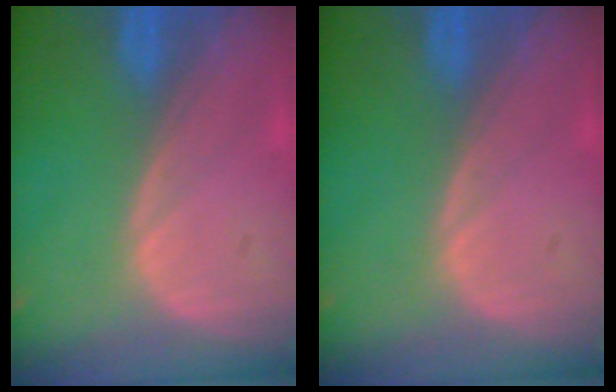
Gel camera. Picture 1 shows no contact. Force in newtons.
{"total": 0.0}